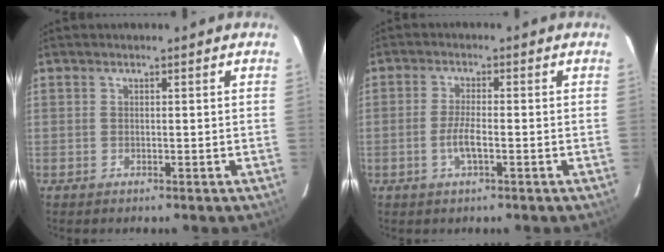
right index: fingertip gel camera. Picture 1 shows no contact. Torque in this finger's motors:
{"motor_torque": [0.43, -0.38, 0.32, 0.07]}